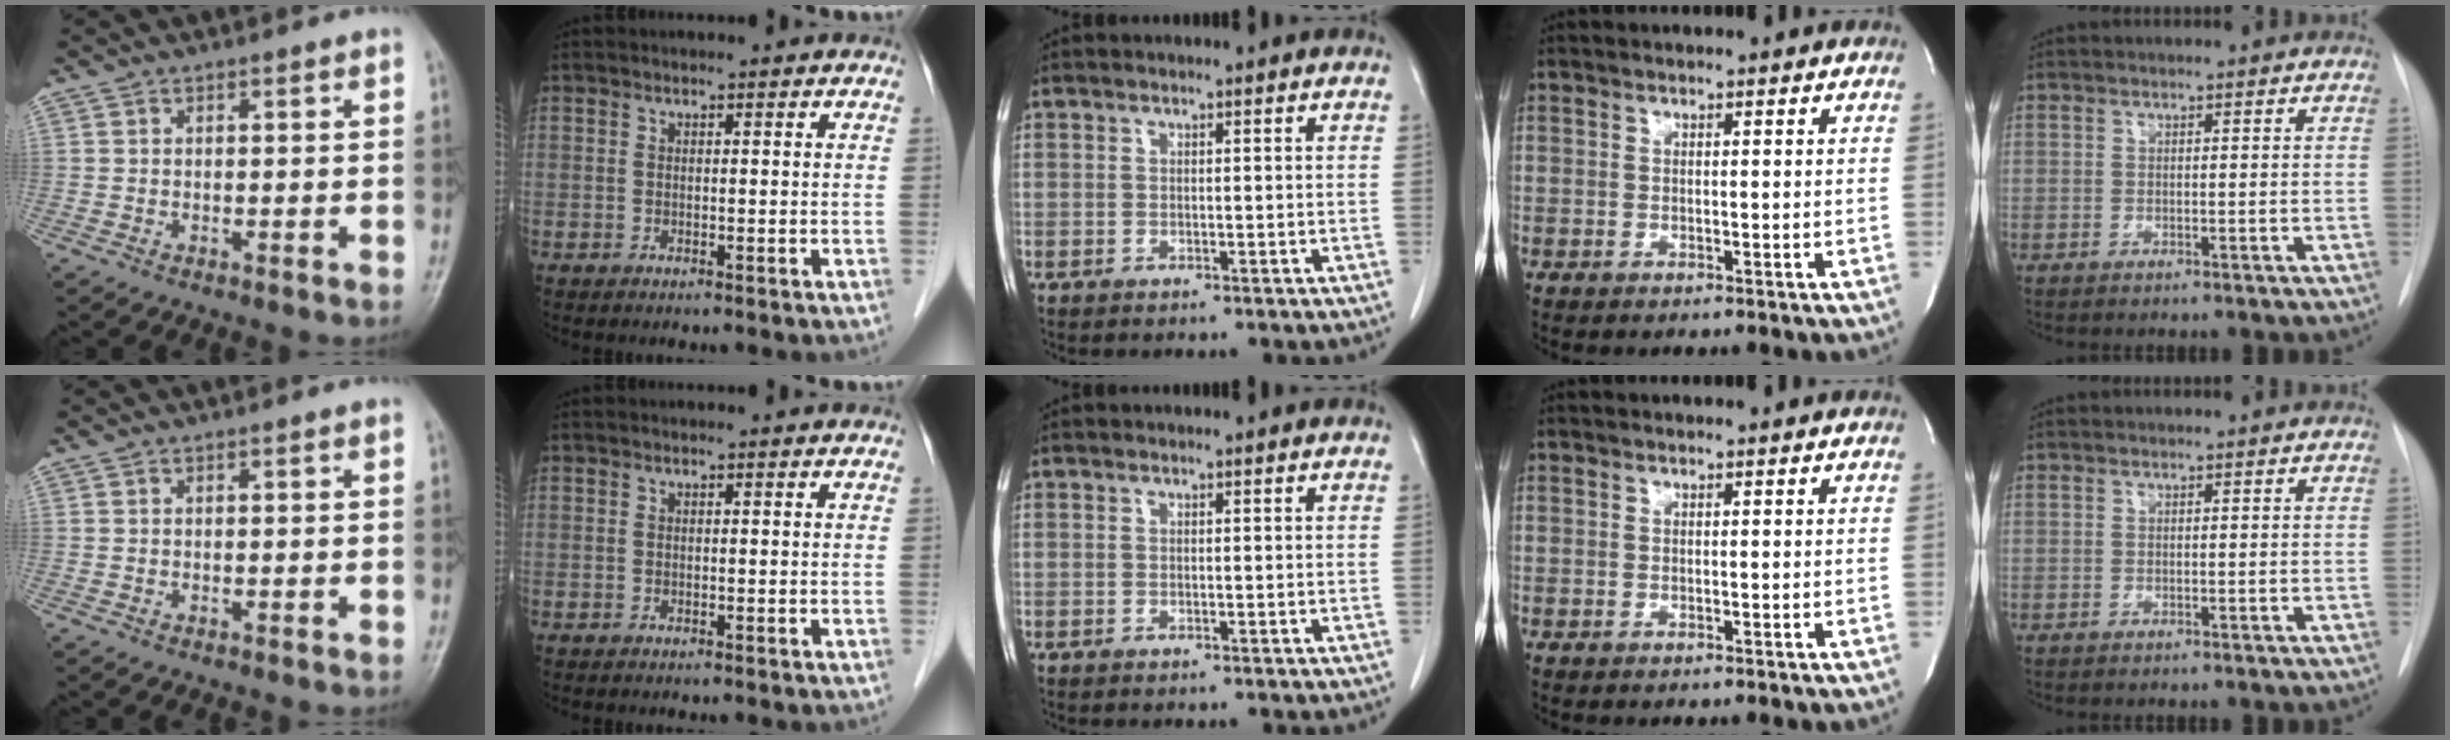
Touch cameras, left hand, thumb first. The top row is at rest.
{}